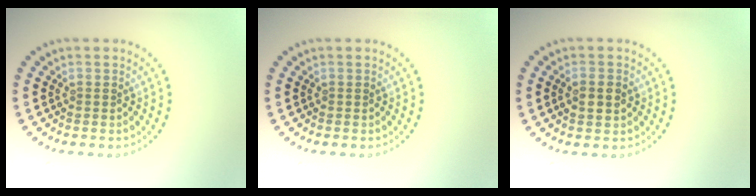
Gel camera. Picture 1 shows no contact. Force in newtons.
{"total": 0.0}
{"total": 1.9, "press": 1.9, "slide": 0.1}